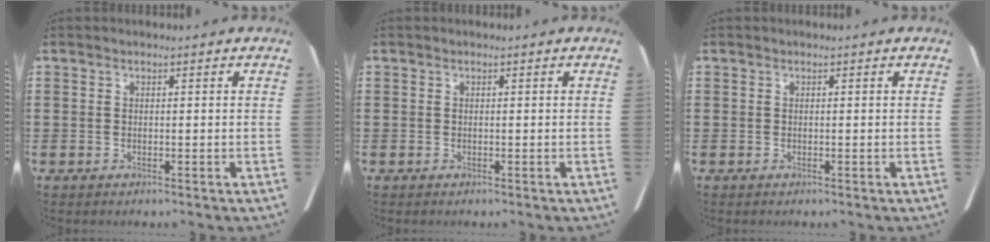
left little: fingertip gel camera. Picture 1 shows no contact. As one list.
[{"total": 0.0}, {"total": 0.0}]